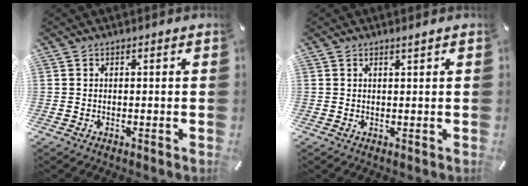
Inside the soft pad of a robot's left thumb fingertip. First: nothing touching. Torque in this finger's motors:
{"motor_torque": [-0.01, -0.02, 0.03, -0.05, 0.02]}